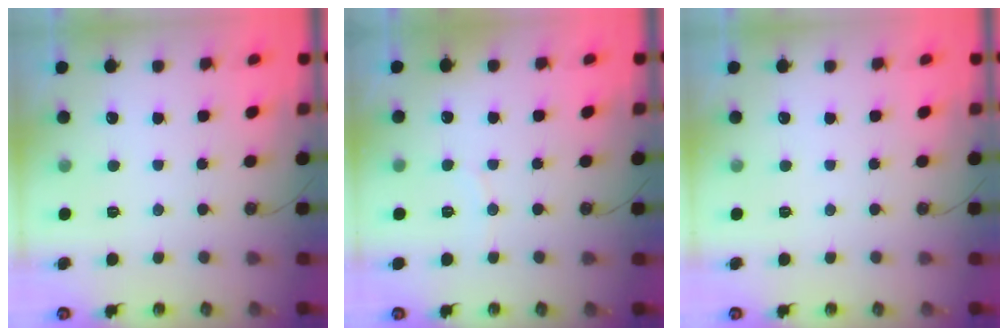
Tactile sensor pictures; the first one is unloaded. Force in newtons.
{"total": 3.1, "press": 3.1, "slide": 0.3}
{"total": 0.0}